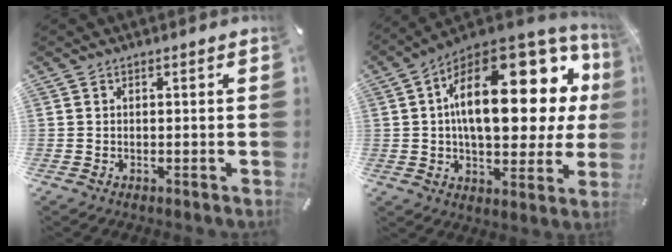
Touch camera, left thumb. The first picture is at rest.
{"total": 25.8, "force": [6.9, 13.1, 21.1], "torque": [-0.337, -0.057, 0.112]}